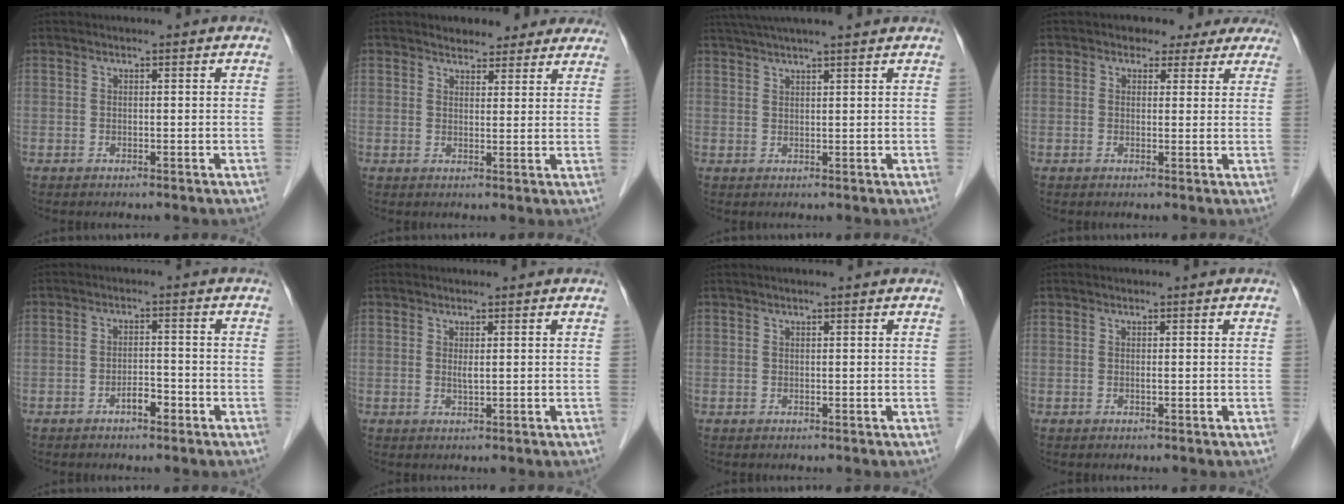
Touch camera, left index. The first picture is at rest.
{"total": 7.7, "force": [6.8, 3.1, 1.9], "torque": [0.000, 0.010, 0.075]}
{"total": 11.3, "force": [9.8, 0.3, 5.6], "torque": [-0.094, 0.042, 0.139]}
{"total": 5.9, "force": [4.5, 3.6, 1.3], "torque": [0.000, 0.012, 0.041]}
{"total": 2.7, "force": [-1.8, 1.0, 1.8], "torque": [-0.030, 0.004, -0.030]}
{"total": 1.0, "force": [0.3, 0.2, 0.9], "torque": [-0.022, -0.003, 0.006]}
{"total": 0.9, "force": [0.7, -0.1, 0.6], "torque": [-0.009, 0.012, 0.013]}
{"total": 0.0}